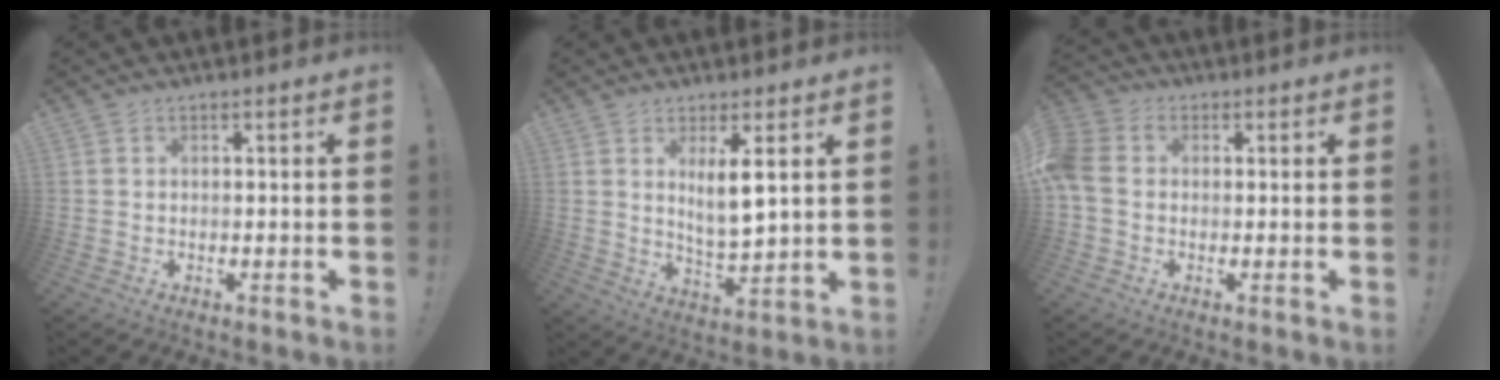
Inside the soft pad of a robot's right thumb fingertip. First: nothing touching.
{"total": 7.9, "force": [3.8, 1.8, 6.6], "torque": [-0.110, -0.021, 0.066]}
{"total": 7.6, "force": [-0.3, 5.8, 4.9], "torque": [-0.122, 0.008, -0.002]}